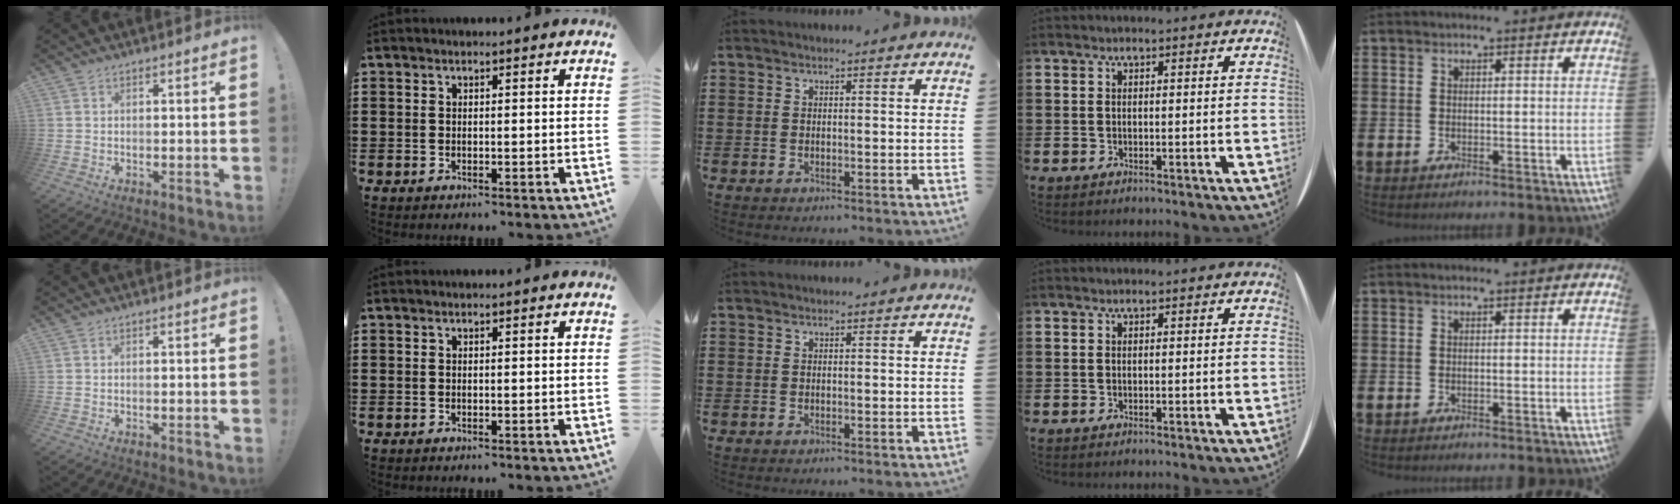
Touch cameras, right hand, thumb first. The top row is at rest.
{}